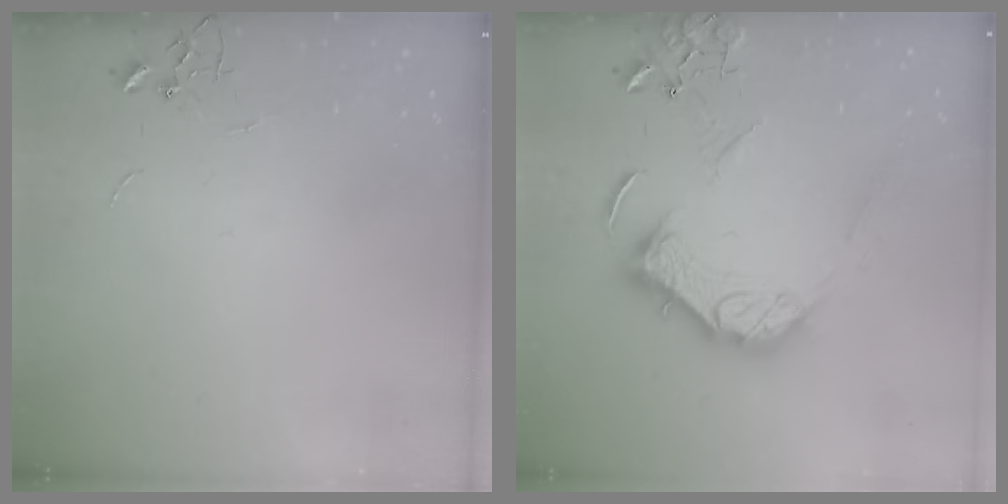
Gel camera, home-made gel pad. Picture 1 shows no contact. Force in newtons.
{"total": 15.7, "press": 15.5, "slide": 2.2}